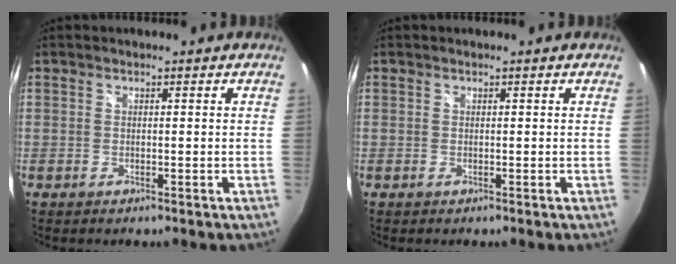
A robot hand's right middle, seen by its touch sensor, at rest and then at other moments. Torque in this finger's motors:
{"motor_torque": [0.03, -0.17, 0.00, 0.01]}